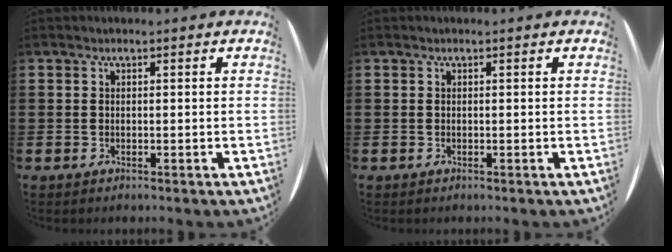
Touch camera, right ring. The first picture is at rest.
{"total": 0.0}